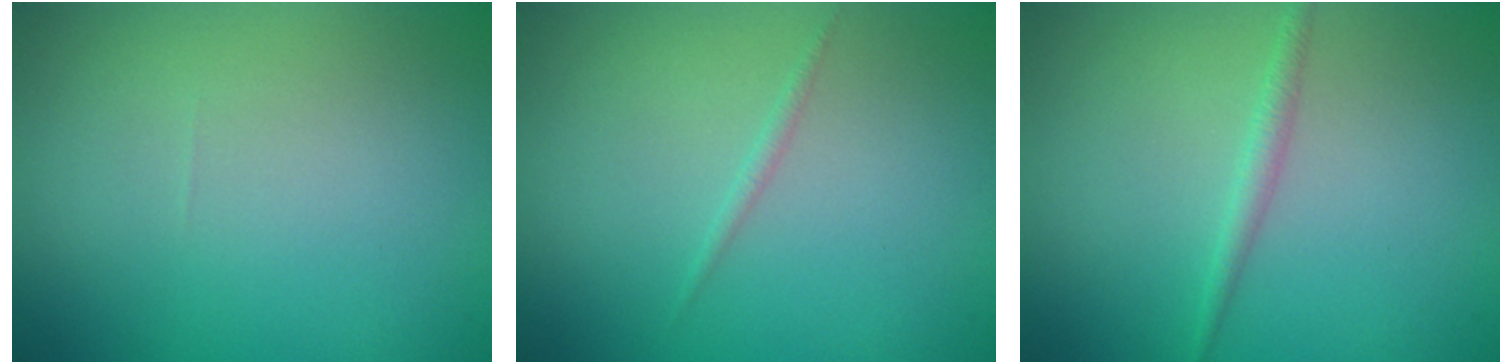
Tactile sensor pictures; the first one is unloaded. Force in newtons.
{"total": 0.6, "press": 0.6, "slide": 0.1}
{"total": 1.1, "press": 1.1, "slide": 0.0}